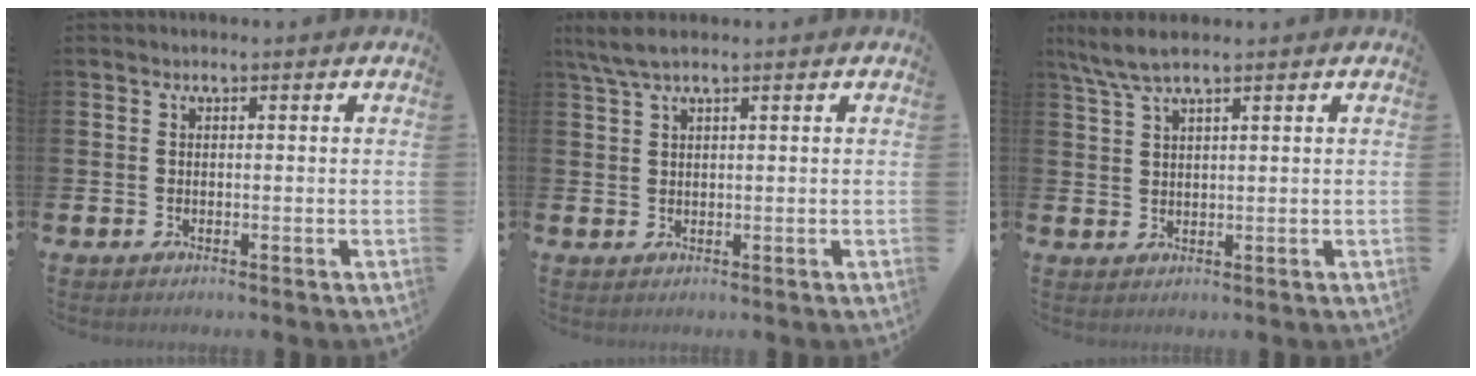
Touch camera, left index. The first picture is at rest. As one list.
[{"total": 3.1, "force": [2.2, 0.4, 2.2], "torque": [-0.052, 0.001, 0.041]}, {"total": 4.4, "force": [3.3, 0.3, 2.8], "torque": [-0.067, -0.003, 0.061]}]